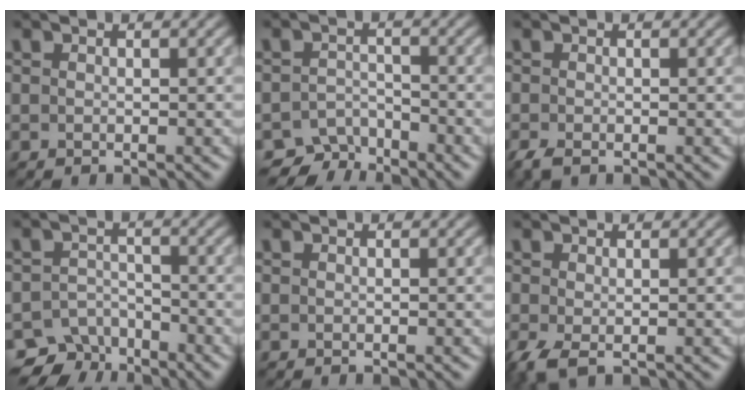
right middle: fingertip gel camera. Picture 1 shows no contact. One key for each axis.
{"total": 3.3, "fx": -3.0, "fy": 1.4, "fz": 0.2, "tx": 0.009, "ty": -0.001, "tz": -0.055}
{"total": 1.6, "fx": -1.2, "fy": 0.5, "fz": 0.9, "tx": -0.022, "ty": -0.009, "tz": -0.026}
{"total": 4.8, "fx": -3.9, "fy": 2.7, "fz": 0.8, "tx": 0.001, "ty": -0.008, "tz": -0.065}
{"total": 0.0}
{"total": 2.1, "fx": -0.9, "fy": 0.9, "fz": 1.7, "tx": -0.047, "ty": -0.009, "tz": -0.020}